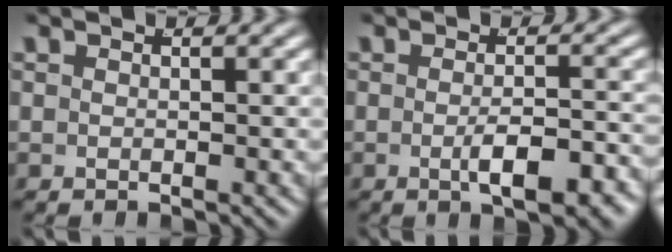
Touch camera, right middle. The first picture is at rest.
{"total": 3.9, "force": [-2.2, 0.7, 3.1], "torque": [-0.044, -0.007, -0.032]}